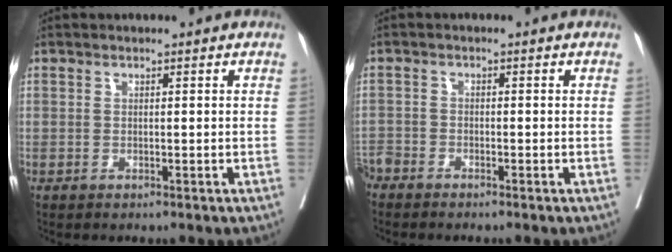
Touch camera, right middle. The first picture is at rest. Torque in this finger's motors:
{"motor_torque": [0.55, -0.54, 0.37, 0.21]}